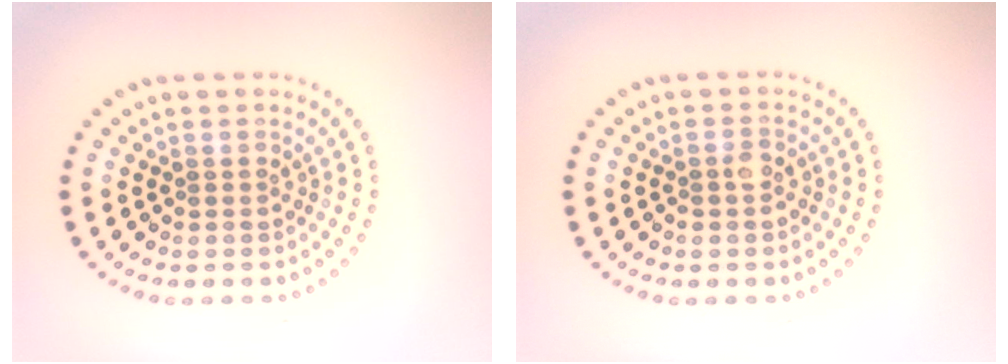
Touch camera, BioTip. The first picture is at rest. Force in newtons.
{"total": 1.4, "press": 1.3, "slide": 0.5}